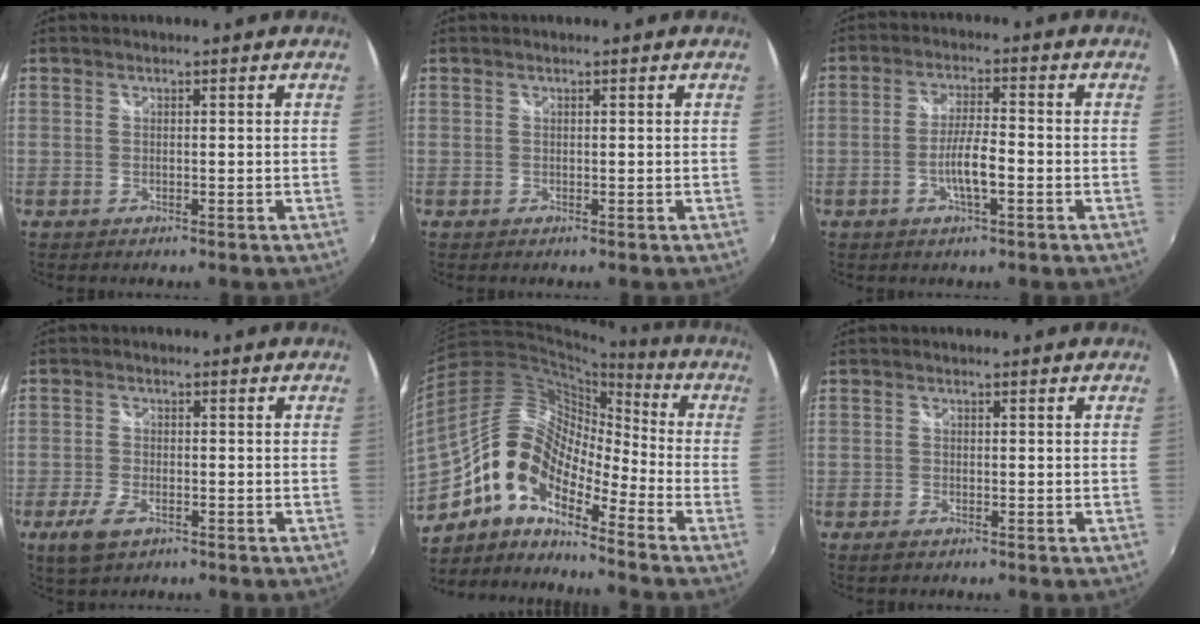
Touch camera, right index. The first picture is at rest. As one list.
[{"total": 0.0}, {"total": 5.9, "force": [-2.2, 0.9, 5.4], "torque": [-0.103, 0.001, -0.038]}, {"total": 5.5, "force": [-3.1, 2.4, 3.9], "torque": [-0.099, -0.009, -0.056]}, {"total": 15.7, "force": [-8.4, 6.9, 11.4], "torque": [-0.198, 0.010, -0.175]}, {"total": 1.3, "force": [-0.9, 0.4, 0.8], "torque": [-0.015, -0.003, -0.017]}]